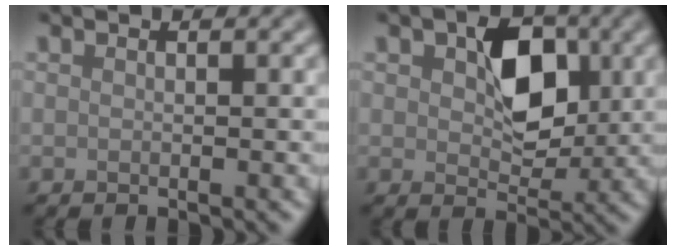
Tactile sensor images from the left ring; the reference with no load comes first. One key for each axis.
{"total": 5.5, "fx": 1.2, "fy": 3.6, "fz": 3.9, "tx": -0.061, "ty": 0.000, "tz": 0.018}